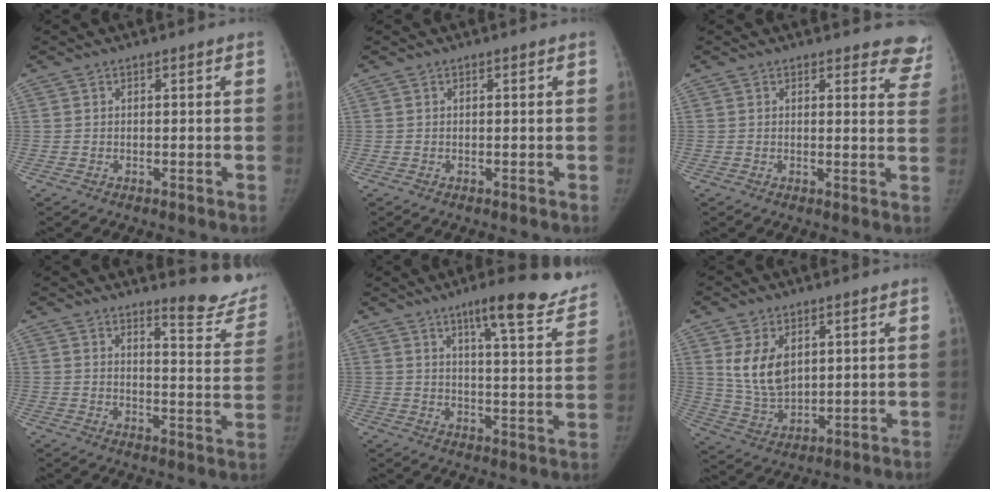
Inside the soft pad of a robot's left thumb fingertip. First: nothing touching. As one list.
[{"total": 0.0}, {"total": 7.9, "force": [7.2, 2.8, 1.3], "torque": [0.038, -0.039, 0.046]}, {"total": 11.8, "force": [10.5, 2.3, 4.8], "torque": [-0.029, -0.109, 0.118]}, {"total": 16.7, "force": [12.2, 3.0, 11.0], "torque": [-0.115, -0.060, 0.159]}, {"total": 9.5, "force": [3.4, 5.9, 6.6], "torque": [-0.106, -0.019, 0.081]}]